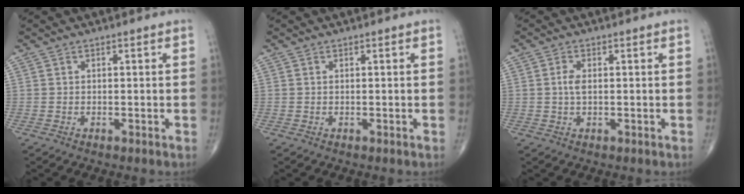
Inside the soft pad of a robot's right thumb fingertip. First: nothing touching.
{"total": 0.0}
{"total": 2.3, "force": [0.2, 1.1, 2.0], "torque": [-0.045, 0.002, 0.002]}